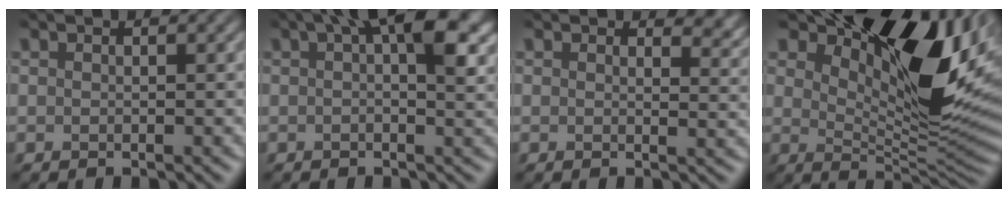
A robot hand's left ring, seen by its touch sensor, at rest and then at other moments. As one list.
[{"total": 6.6, "force": [2.6, 2.1, 5.7], "torque": [-0.070, 0.012, 0.030]}, {"total": 2.7, "force": [2.0, 1.2, 1.4], "torque": [-0.018, -0.006, 0.024]}, {"total": 14.3, "force": [7.3, 5.9, 10.8], "torque": [-0.145, 0.009, 0.126]}]